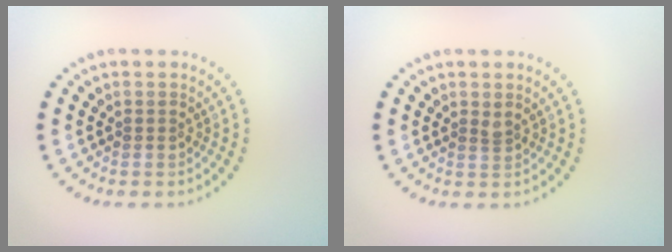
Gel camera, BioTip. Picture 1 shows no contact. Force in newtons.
{"total": 0.8, "press": 0.5, "slide": 0.5}